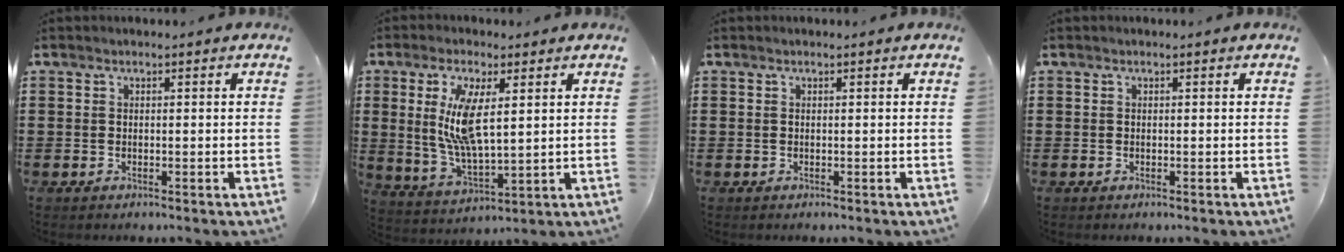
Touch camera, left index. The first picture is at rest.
{"total": 9.4, "force": [2.9, 3.2, 8.4], "torque": [-0.181, 0.002, 0.049]}
{"total": 0.0}
{"total": 0.0}